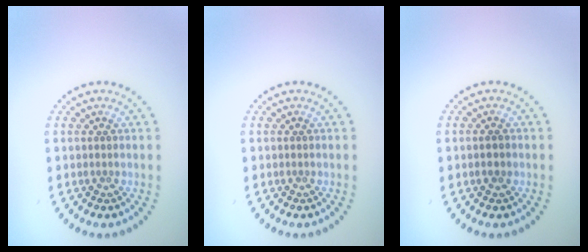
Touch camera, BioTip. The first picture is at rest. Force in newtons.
{"total": 0.0}
{"total": 1.2, "press": 1.1, "slide": 0.3}